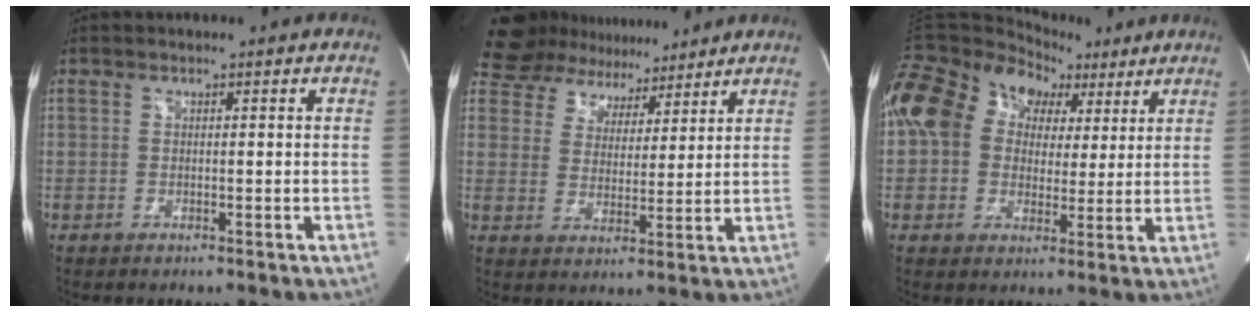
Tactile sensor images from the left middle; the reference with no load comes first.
{"total": 12.6, "force": [10.9, 5.7, 2.9], "torque": [-0.050, 0.023, 0.171]}
{"total": 19.5, "force": [7.0, 14.2, 11.3], "torque": [-0.240, 0.092, 0.122]}